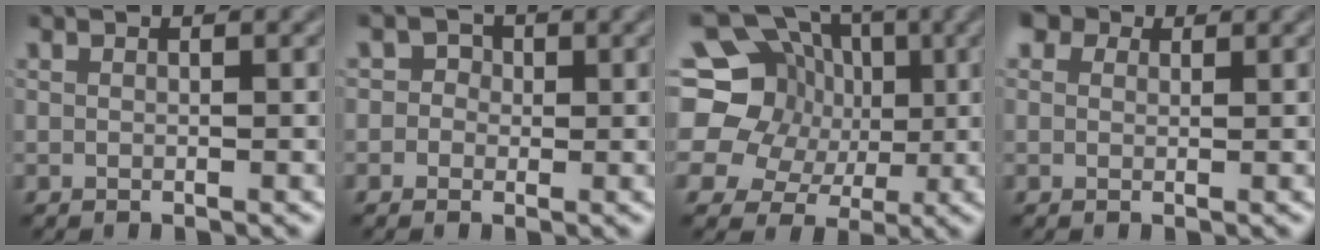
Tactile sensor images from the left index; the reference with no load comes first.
{"total": 1.9, "force": [0.2, 1.8, 0.5], "torque": [0.010, 0.001, -0.018]}
{"total": 17.2, "force": [2.3, 15.6, 6.8], "torque": [-0.173, 0.023, 0.010]}
{"total": 3.0, "force": [1.9, 1.9, 1.3], "torque": [-0.026, 0.007, 0.009]}